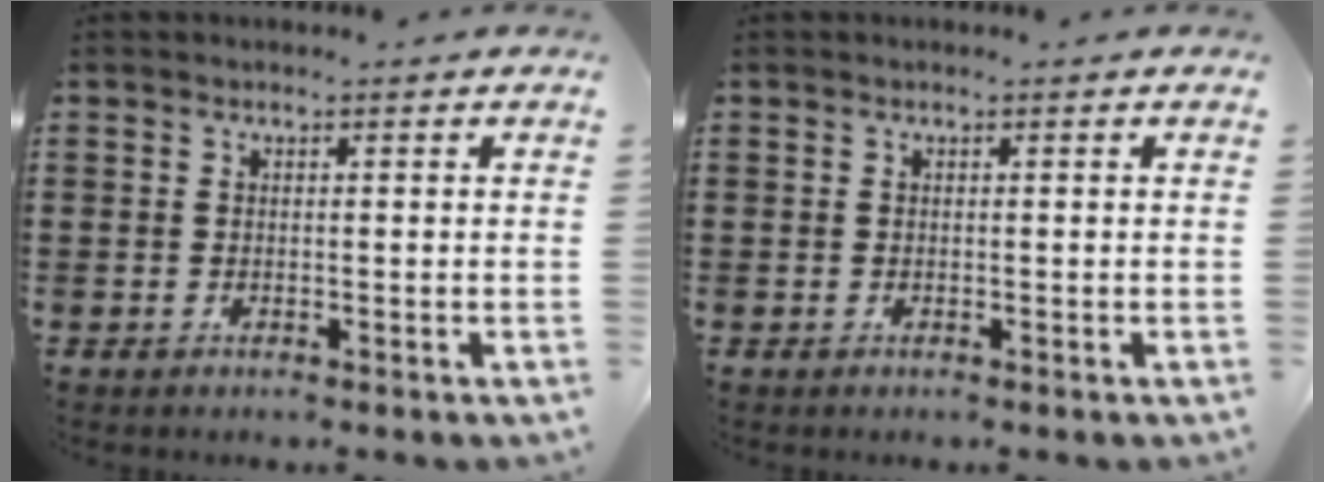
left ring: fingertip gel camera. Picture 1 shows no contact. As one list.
[{"total": 0.0}]